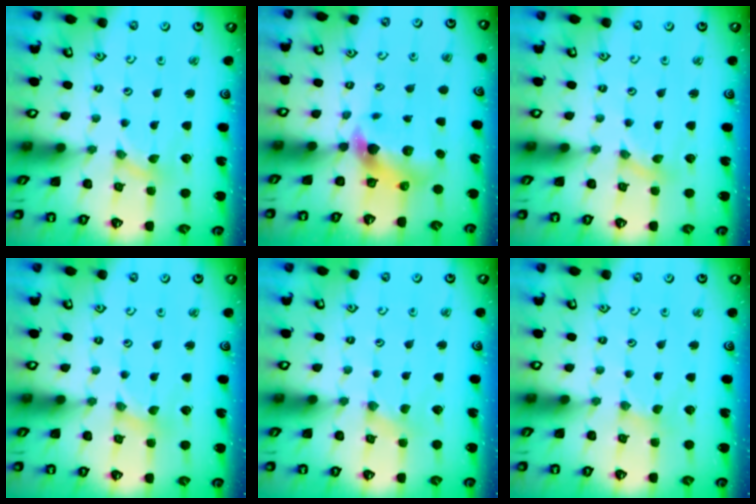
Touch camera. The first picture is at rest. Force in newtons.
{"total": 6.2, "press": 6.2, "slide": 0.4}
{"total": 0.8, "press": 0.8, "slide": 0.0}
{"total": 0.0}
{"total": 1.4, "press": 1.4, "slide": 0.3}
{"total": 0.0}